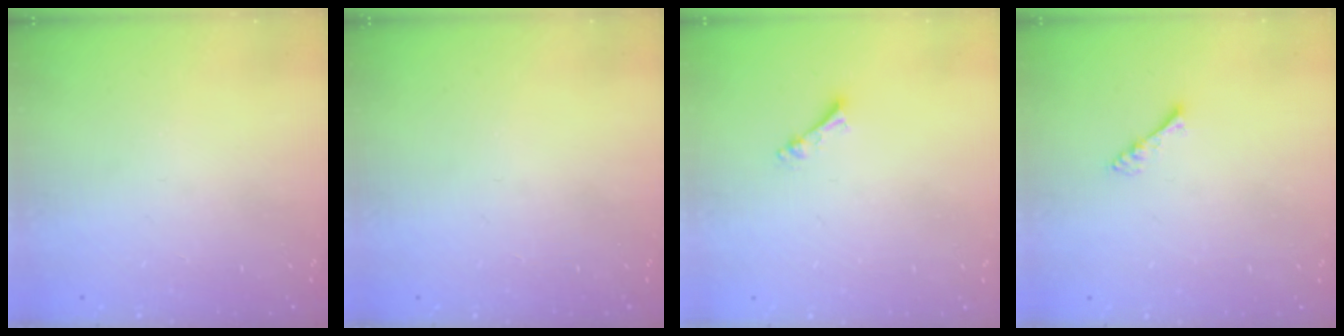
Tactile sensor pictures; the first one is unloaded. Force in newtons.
{"total": 0.0}
{"total": 2.5, "press": 2.5, "slide": 0.4}
{"total": 3.5, "press": 3.5, "slide": 0.6}